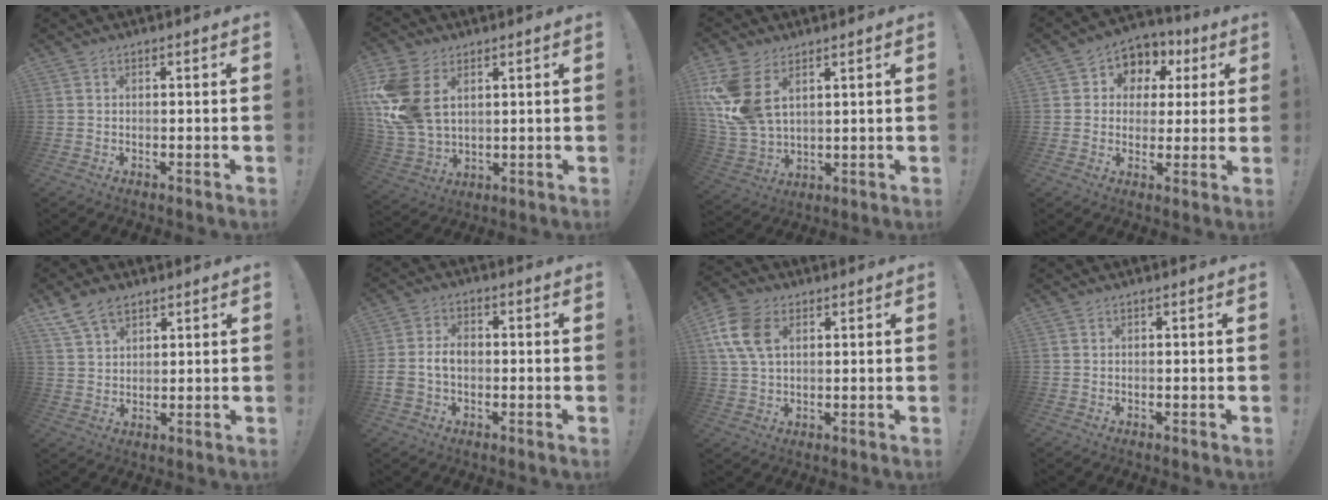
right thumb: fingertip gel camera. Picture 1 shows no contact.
{"total": 16.7, "force": [4.4, 11.2, 11.5], "torque": [-0.237, -0.020, 0.085]}
{"total": 13.9, "force": [5.5, 8.5, 9.4], "torque": [-0.192, -0.035, 0.107]}
{"total": 7.6, "force": [1.1, 7.1, 2.4], "torque": [-0.033, -0.007, 0.027]}
{"total": 8.2, "force": [5.7, 4.9, 3.2], "torque": [-0.056, -0.024, 0.111]}
{"total": 7.4, "force": [-0.9, 5.3, 5.2], "torque": [-0.109, 0.000, -0.018]}
{"total": 12.4, "force": [4.0, 8.5, 8.1], "torque": [-0.167, 0.000, 0.077]}
{"total": 0.0}